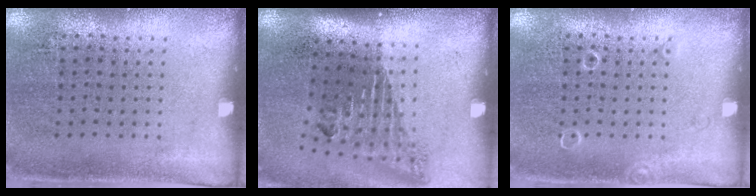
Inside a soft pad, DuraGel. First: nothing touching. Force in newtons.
{"total": 1.7, "press": 1.1, "slide": 1.3}
{"total": 0.6, "press": 0.6, "slide": 0.1}